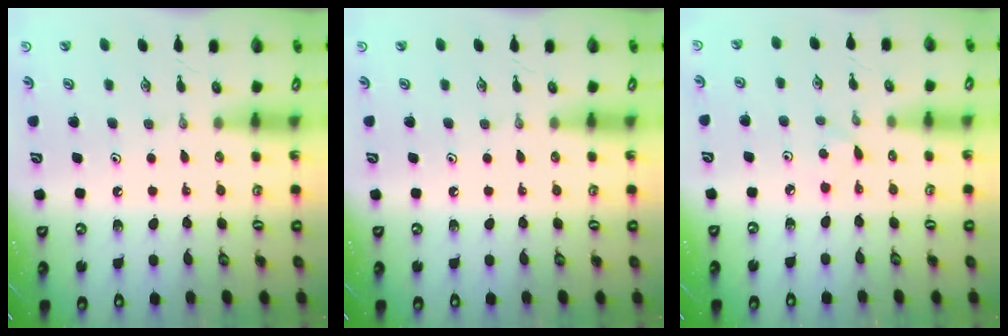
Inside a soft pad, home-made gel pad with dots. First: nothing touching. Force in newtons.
{"total": 0.0}
{"total": 2.9, "press": 2.9, "slide": 0.4}